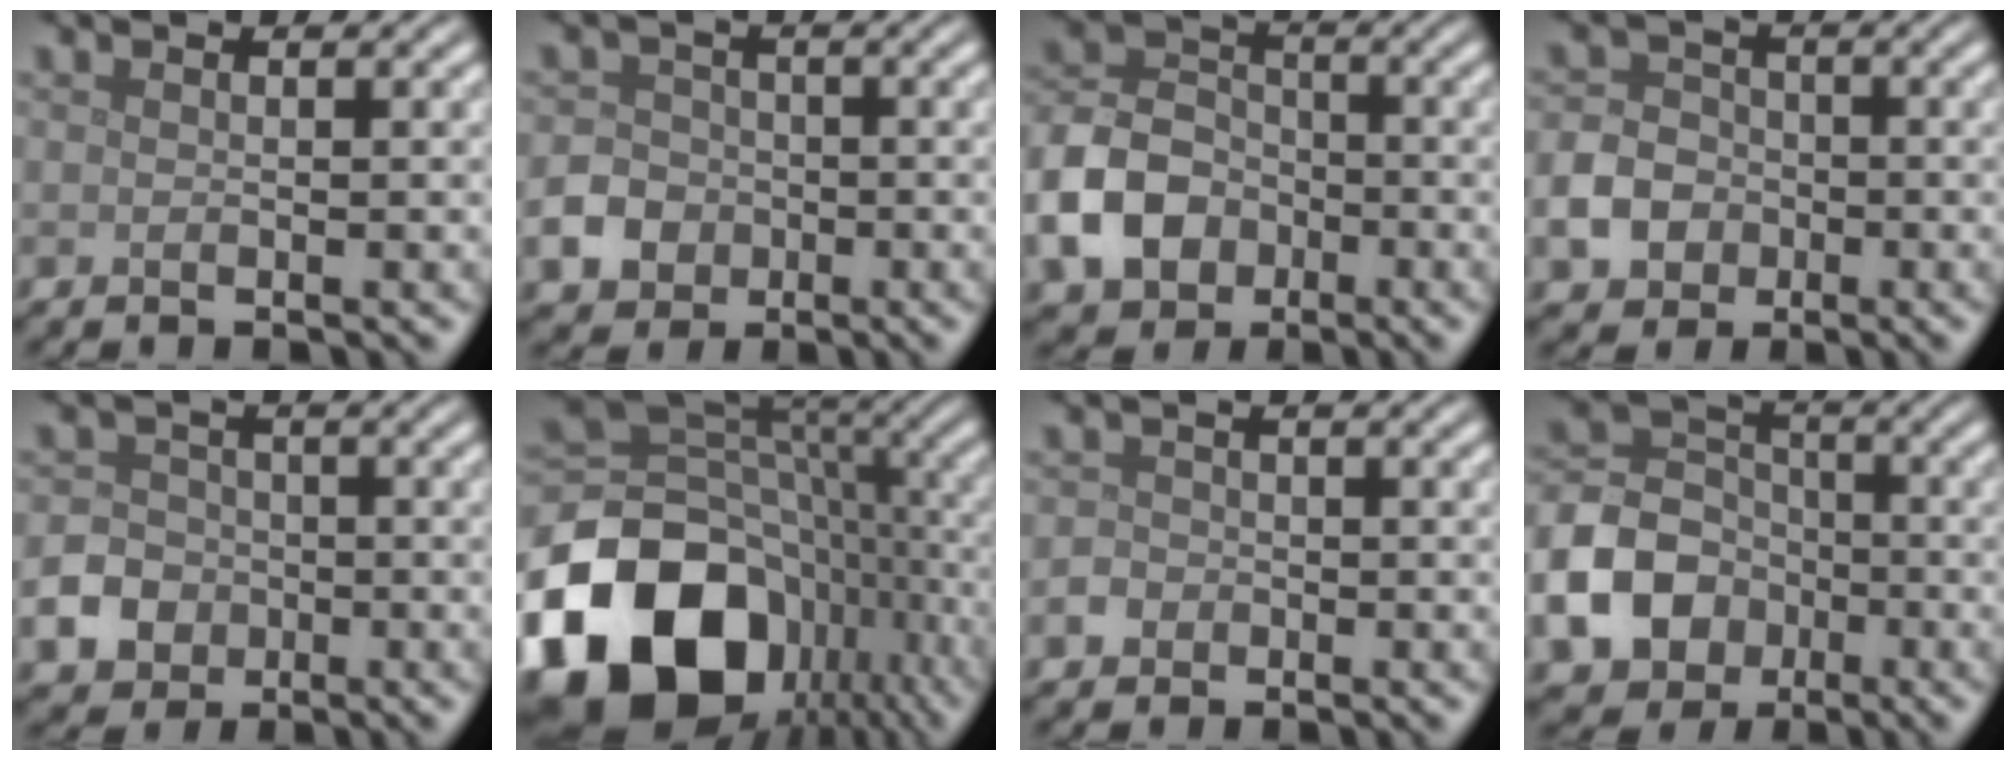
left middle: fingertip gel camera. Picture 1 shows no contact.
{"total": 3.6, "force": [-1.3, 3.1, 1.2], "torque": [-0.020, 0.002, -0.033]}
{"total": 7.1, "force": [-2.9, 5.4, 3.6], "torque": [-0.076, 0.001, -0.070]}
{"total": 4.2, "force": [-1.5, 3.5, 1.7], "torque": [-0.037, 0.004, -0.037]}
{"total": 4.0, "force": [-1.5, 3.4, 1.4], "torque": [-0.023, 0.001, -0.039]}
{"total": 18.8, "force": [-8.0, 13.7, 10.0], "torque": [-0.229, -0.023, -0.131]}
{"total": 1.4, "force": [-0.6, 1.2, 0.4], "torque": [-0.005, 0.003, -0.013]}
{"total": 7.7, "force": [-3.0, 6.2, 3.5], "torque": [-0.074, 0.000, -0.069]}